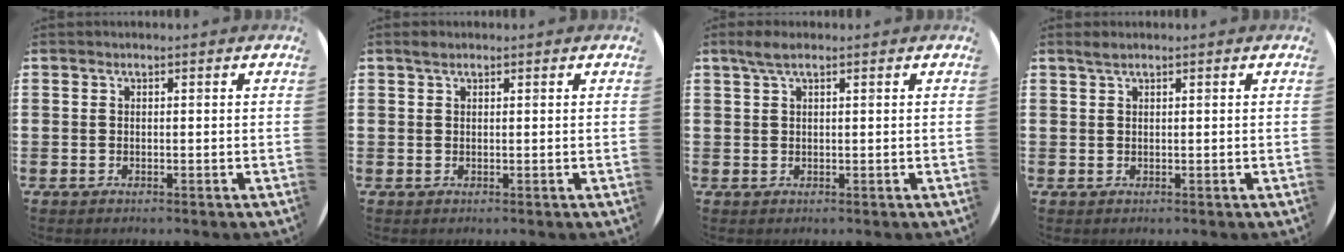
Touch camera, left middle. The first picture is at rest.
{"total": 0.8, "force": [0.7, 0.3, 0.3], "torque": [-0.007, 0.003, 0.012]}
{"total": 2.1, "force": [1.3, 0.4, 1.5], "torque": [-0.031, 0.005, 0.023]}
{"total": 0.9, "force": [0.7, 0.0, 0.5], "torque": [-0.010, 0.002, 0.012]}